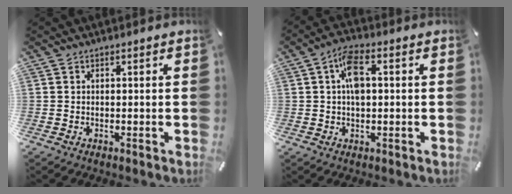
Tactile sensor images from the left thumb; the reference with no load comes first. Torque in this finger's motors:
{"motor_torque": [1.39, 1.43, 0.67, -0.92, 0.34]}